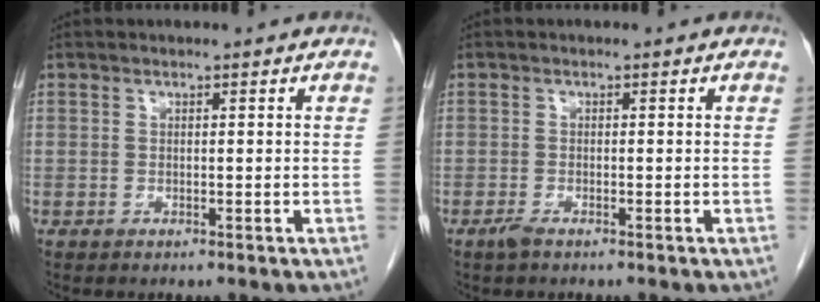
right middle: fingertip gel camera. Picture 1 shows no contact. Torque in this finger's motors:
{"motor_torque": [0.03, 0.07, 0.00, 0.01]}